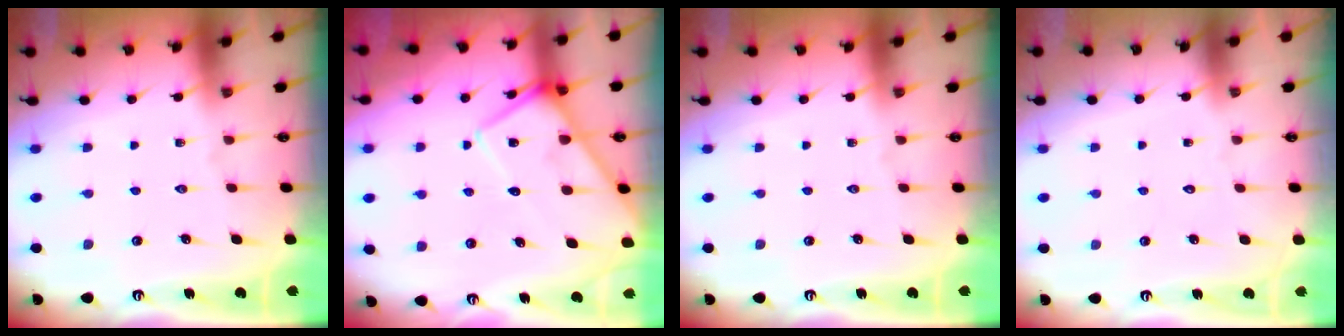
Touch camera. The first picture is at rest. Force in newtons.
{"total": 9.9, "press": 9.8, "slide": 1.1}
{"total": 0.0}
{"total": 1.6, "press": 1.6, "slide": 0.1}